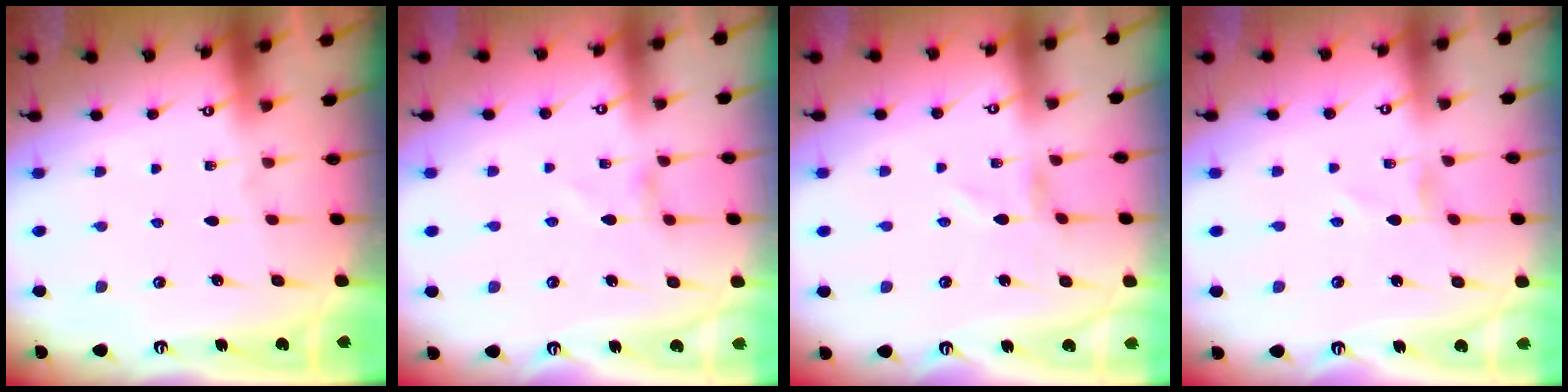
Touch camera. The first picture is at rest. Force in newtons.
{"total": 0.7, "press": 0.7, "slide": 0.2}
{"total": 0.0}
{"total": 0.0}